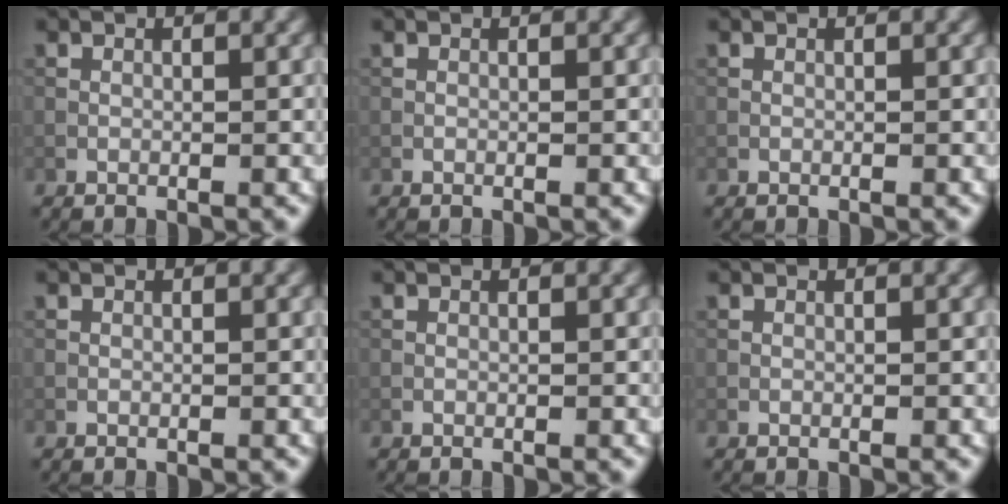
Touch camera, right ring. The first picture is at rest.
{"total": 0.0}
{"total": 0.0}
{"total": 0.0}
{"total": 0.0}
{"total": 0.0}